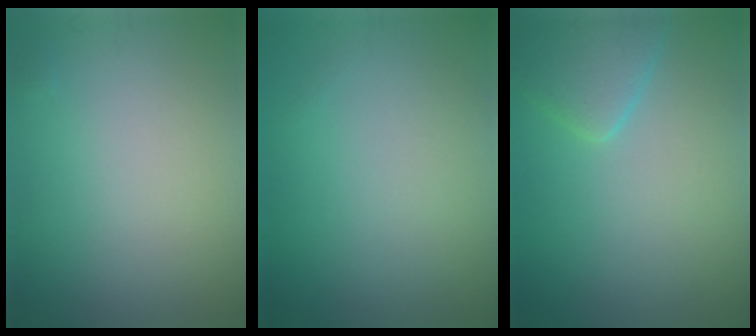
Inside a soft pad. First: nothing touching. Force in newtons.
{"total": 0.0}
{"total": 3.3, "press": 3.3, "slide": 0.3}